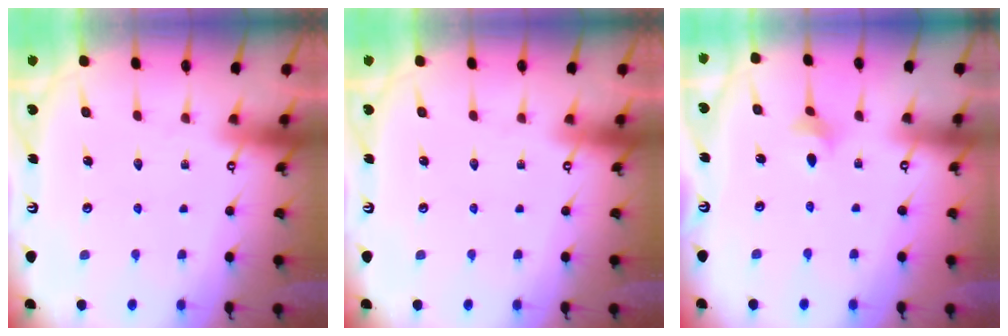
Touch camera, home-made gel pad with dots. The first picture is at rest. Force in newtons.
{"total": 0.0}
{"total": 2.8, "press": 2.8, "slide": 0.6}